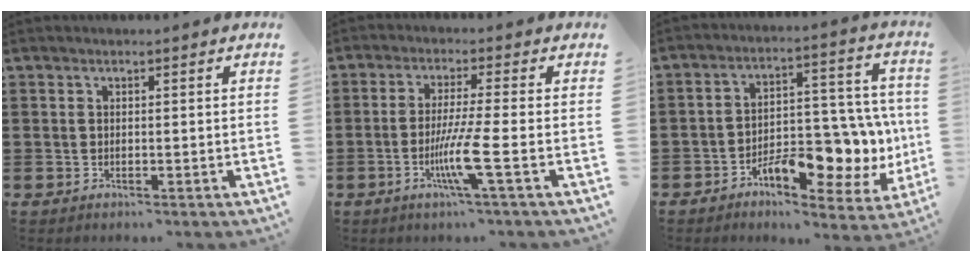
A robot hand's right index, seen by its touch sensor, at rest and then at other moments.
{"total": 7.0, "force": [-2.4, -0.4, 6.5], "torque": [-0.131, -0.022, -0.048]}
{"total": 10.9, "force": [-4.1, 5.7, 8.4], "torque": [-0.109, 0.005, -0.070]}